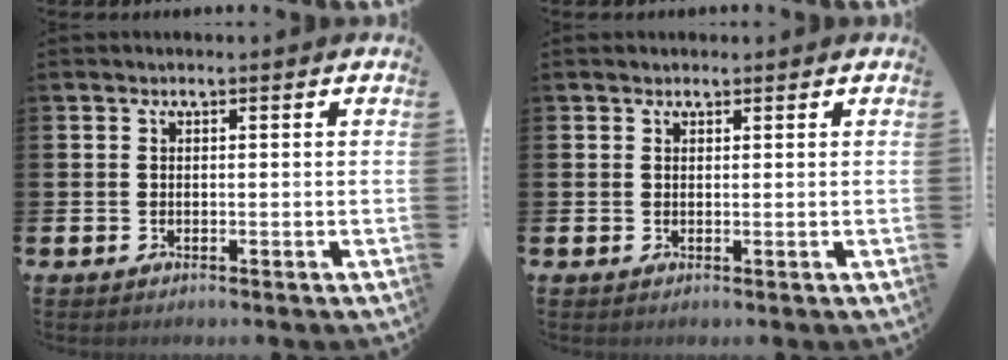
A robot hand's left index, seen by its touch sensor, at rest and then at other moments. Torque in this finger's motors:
{"motor_torque": [0.57, -1.47, 0.02, 0.00]}